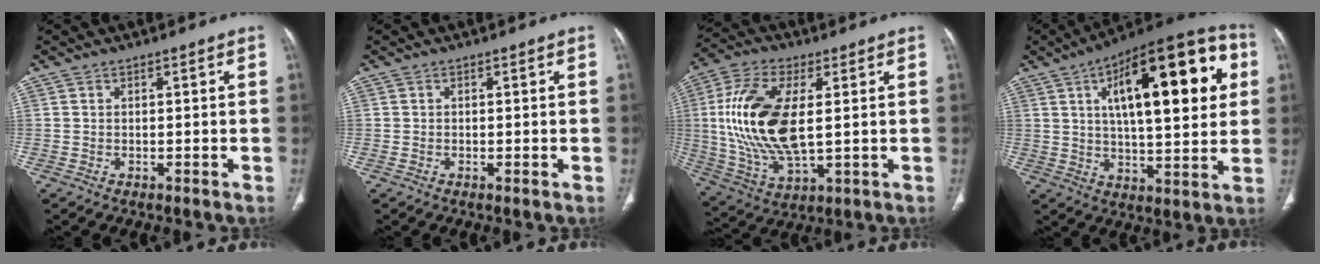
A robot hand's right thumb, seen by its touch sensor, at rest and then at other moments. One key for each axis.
{"total": 0.5, "fx": -0.1, "fy": 0.2, "fz": 0.5, "tx": -0.012, "ty": -0.003, "tz": -0.002}
{"total": 18.6, "fx": 2.0, "fy": 8.7, "fz": 16.3, "tx": -0.339, "ty": -0.007, "tz": 0.043}
{"total": 26.2, "fx": 7.3, "fy": 9.9, "fz": 23.2, "tx": -0.313, "ty": 0.014, "tz": 0.101}